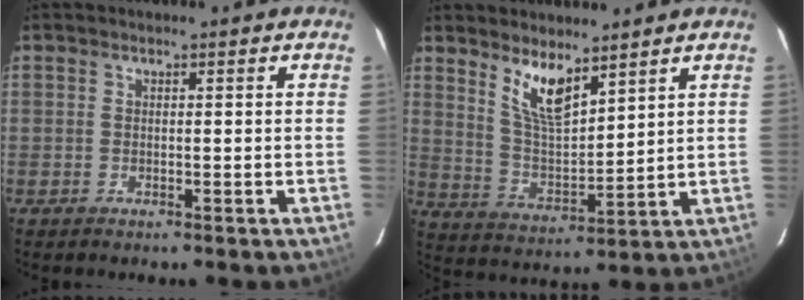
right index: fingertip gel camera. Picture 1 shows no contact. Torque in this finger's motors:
{"motor_torque": [0.30, 0.29, 0.45, 0.08]}